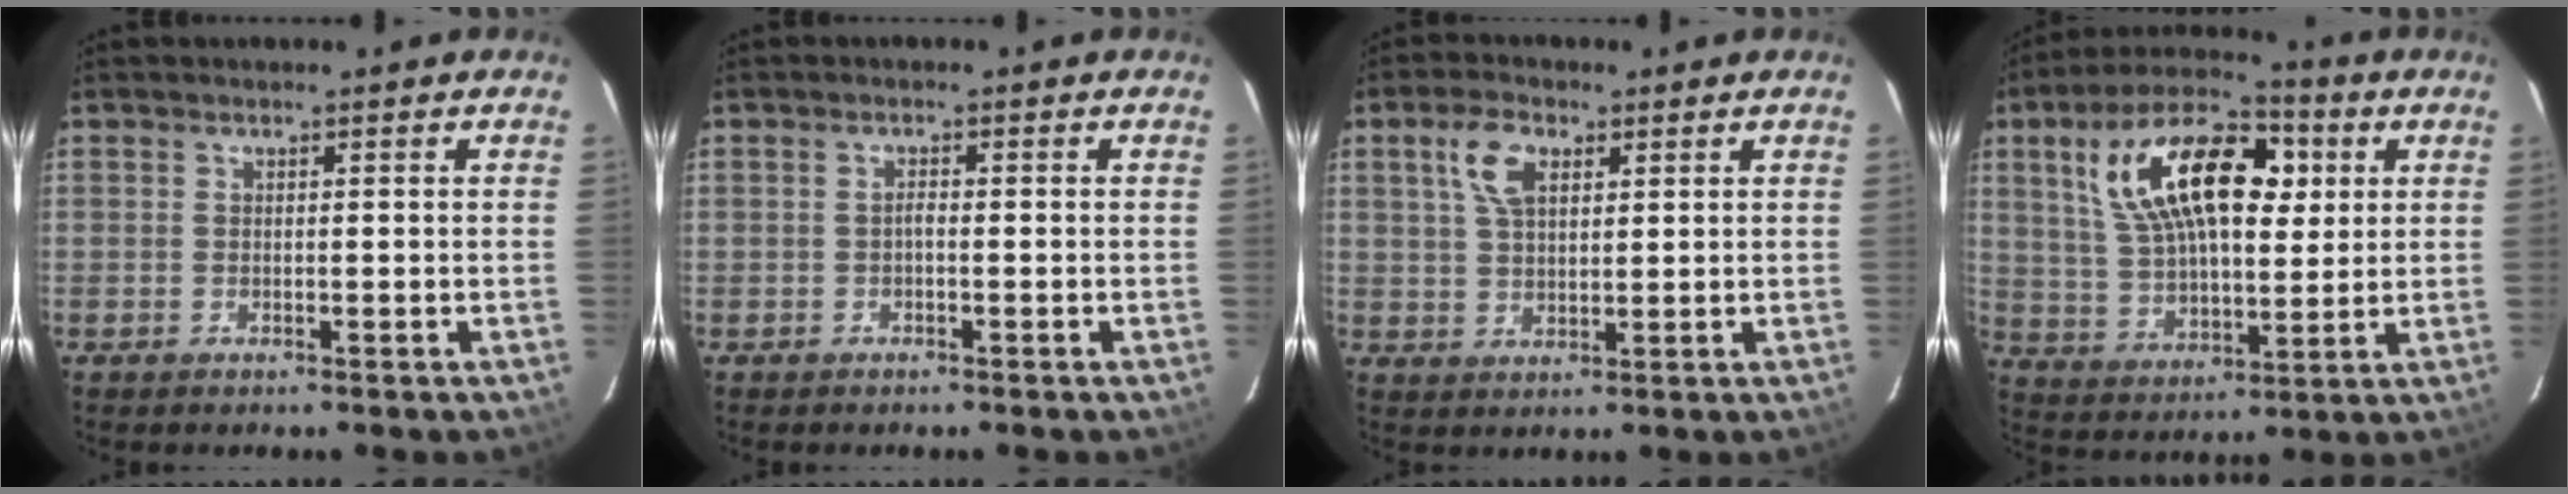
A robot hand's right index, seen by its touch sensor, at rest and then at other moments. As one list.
[{"total": 0.8, "force": [-0.3, 0.3, 0.7], "torque": [-0.013, 0.006, -0.008]}, {"total": 6.4, "force": [2.7, 3.5, 4.6], "torque": [-0.092, 0.016, 0.053]}, {"total": 20.3, "force": [6.6, 10.2, 16.2], "torque": [-0.303, 0.036, 0.118]}]